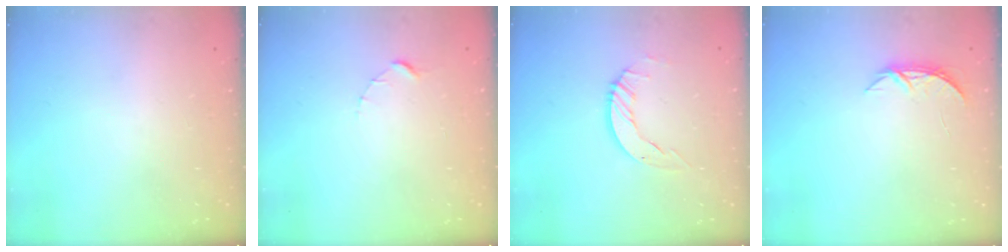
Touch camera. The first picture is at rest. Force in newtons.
{"total": 1.5, "press": 1.5, "slide": 0.2}
{"total": 5.9, "press": 5.9, "slide": 0.4}
{"total": 4.2, "press": 4.2, "slide": 0.5}